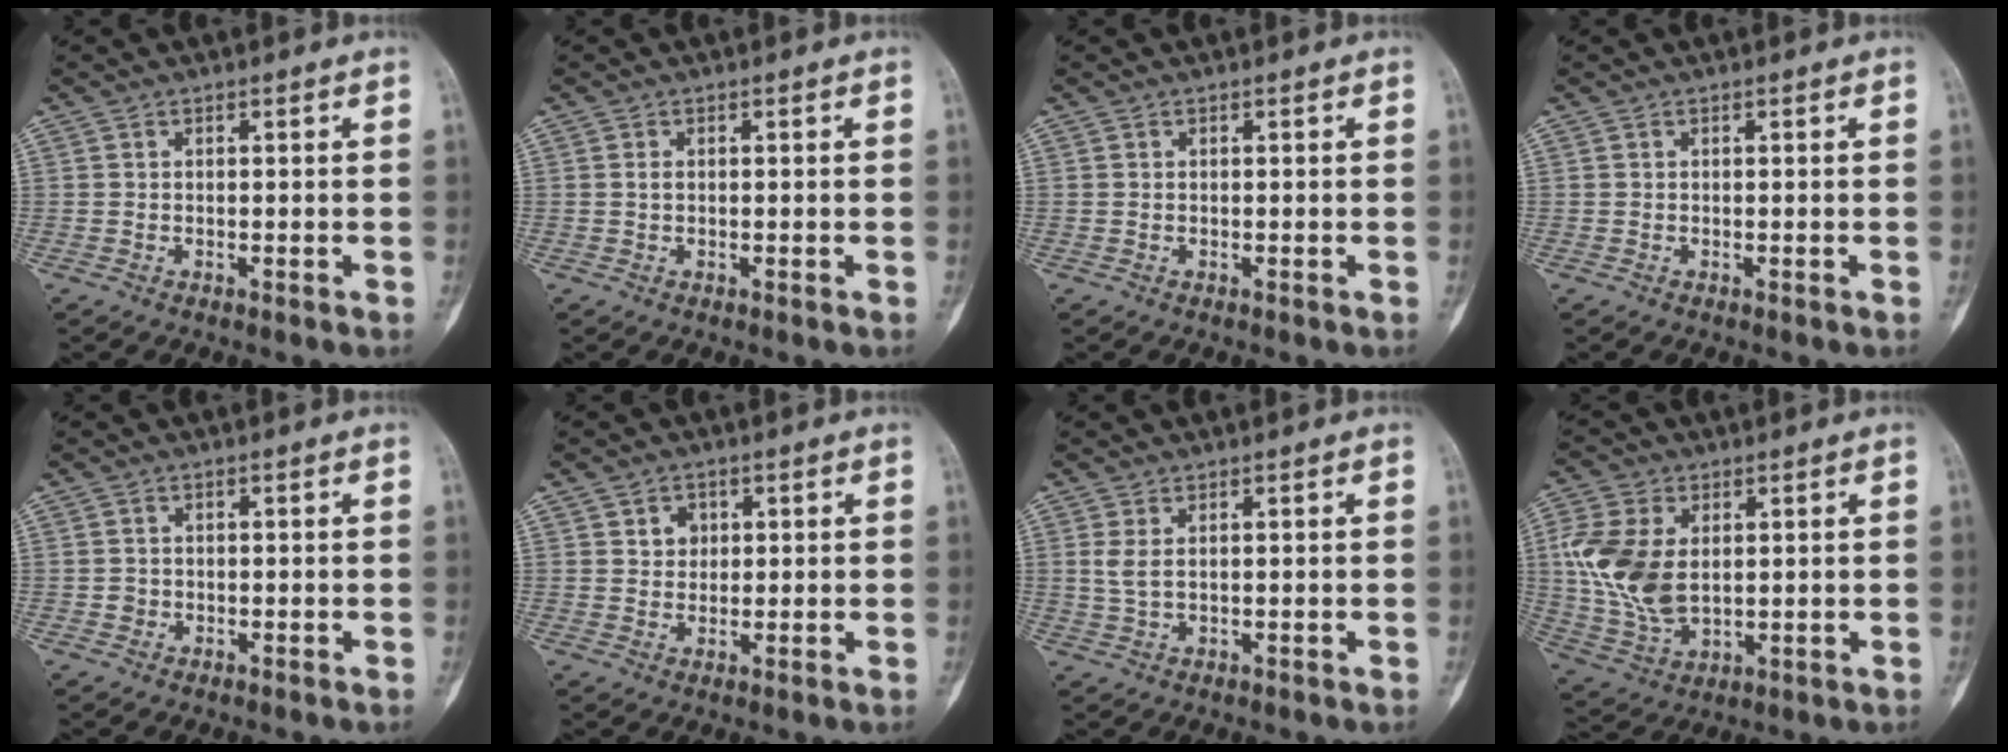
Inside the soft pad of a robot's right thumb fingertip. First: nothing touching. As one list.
[{"total": 0.8, "force": [0.2, 0.5, 0.6], "torque": [-0.011, 0.004, 0.004]}, {"total": 0.0}, {"total": 0.0}, {"total": 1.0, "force": [-0.2, 0.9, 0.2], "torque": [0.002, 0.004, -0.004]}, {"total": 3.1, "force": [1.1, 2.6, 1.2], "torque": [-0.002, -0.004, 0.018]}, {"total": 2.6, "force": [0.8, 1.1, 2.2], "torque": [-0.053, 0.001, 0.025]}, {"total": 14.0, "force": [2.1, 8.9, 10.5], "torque": [-0.218, -0.006, 0.048]}]